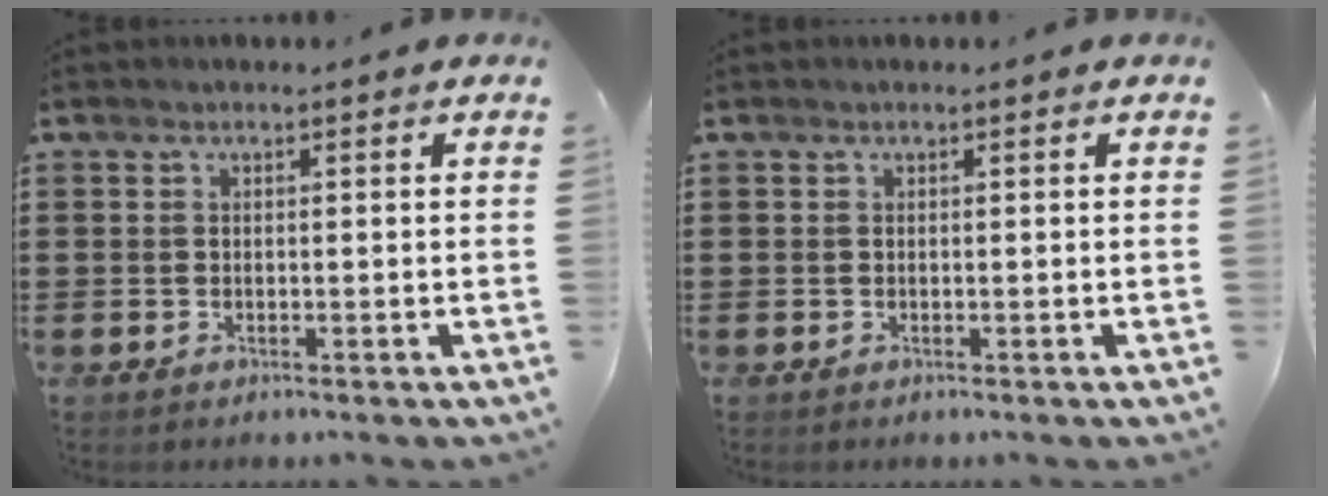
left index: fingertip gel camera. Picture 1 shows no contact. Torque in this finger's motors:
{"motor_torque": [-0.03, 0.01, 0.00, 0.00]}